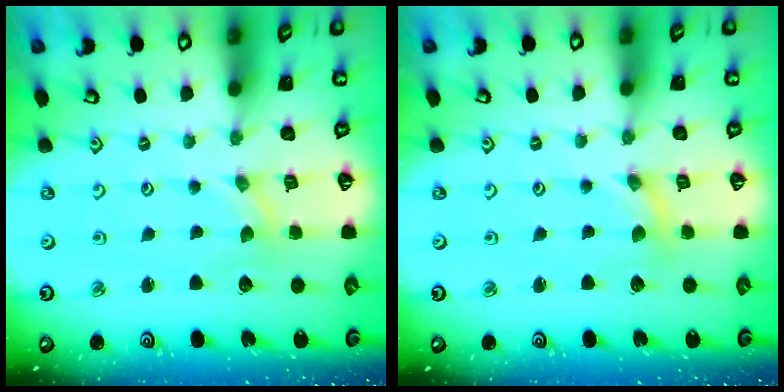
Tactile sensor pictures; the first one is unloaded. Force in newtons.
{"total": 0.0}